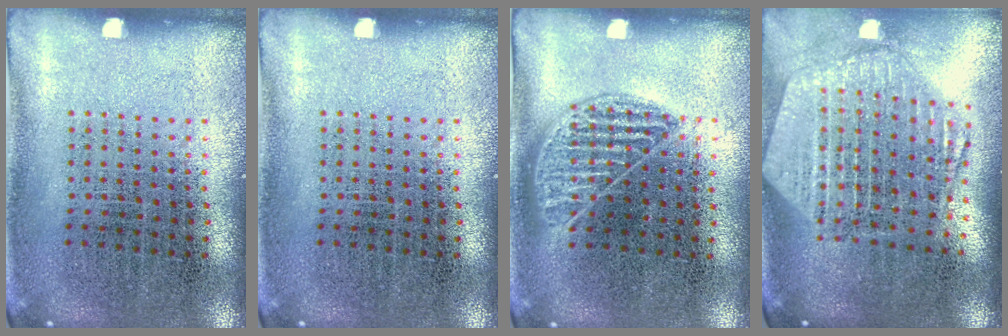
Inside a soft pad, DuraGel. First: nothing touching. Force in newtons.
{"total": 0.0}
{"total": 1.0, "press": 0.8, "slide": 0.5}
{"total": 2.6, "press": 2.2, "slide": 1.4}